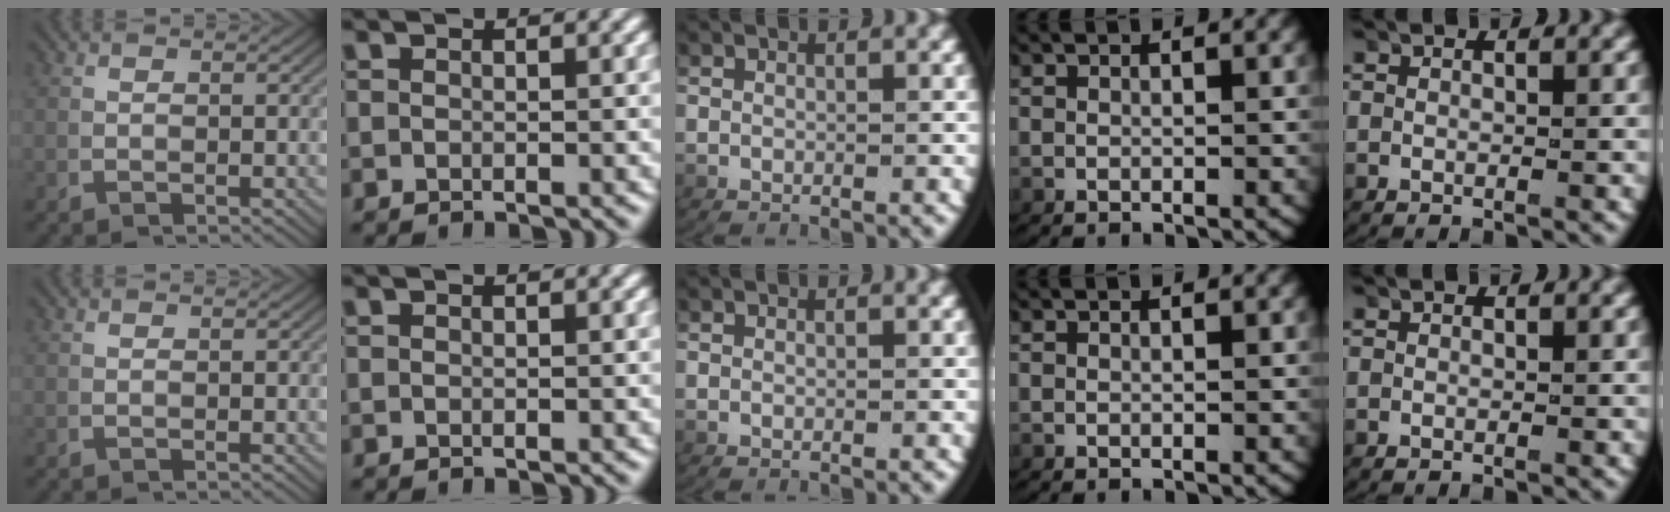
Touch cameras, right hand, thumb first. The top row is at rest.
{}